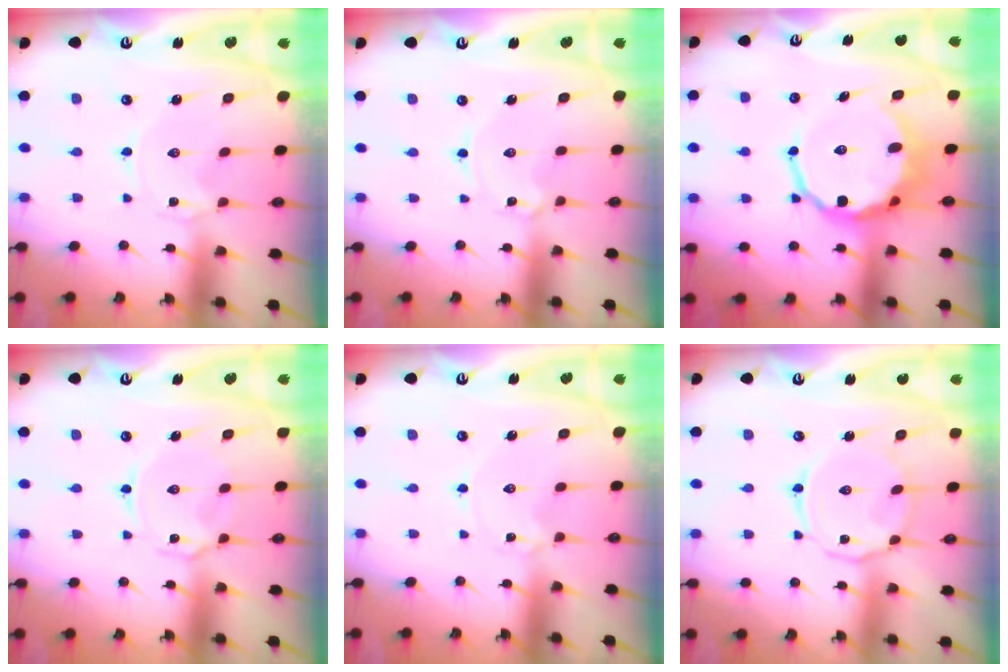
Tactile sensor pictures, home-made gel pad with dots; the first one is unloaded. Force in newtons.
{"total": 1.6, "press": 1.5, "slide": 0.1}
{"total": 12.3, "press": 11.8, "slide": 3.5}
{"total": 4.2, "press": 4.2, "slide": 0.2}
{"total": 1.9, "press": 1.9, "slide": 0.2}
{"total": 8.4, "press": 8.4, "slide": 0.6}